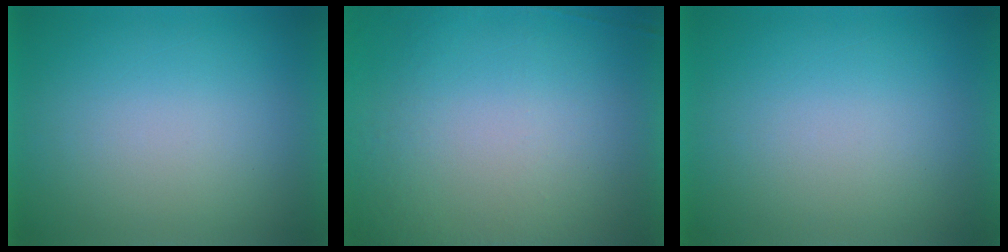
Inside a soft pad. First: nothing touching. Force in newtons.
{"total": 6.1}
{"total": 0.0}